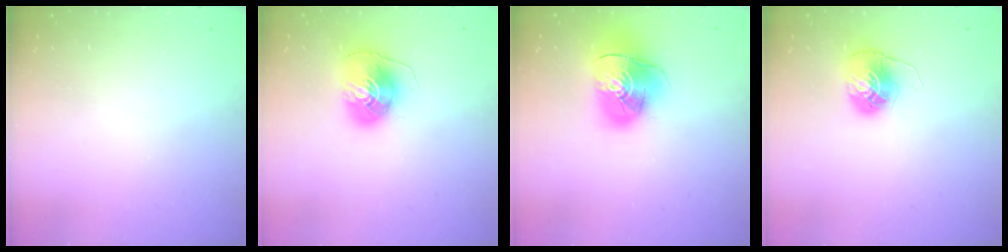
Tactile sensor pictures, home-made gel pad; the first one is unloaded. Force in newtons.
{"total": 8.5, "press": 8.4, "slide": 0.7}
{"total": 13.5, "press": 13.4, "slide": 1.9}
{"total": 6.8, "press": 6.8, "slide": 0.3}